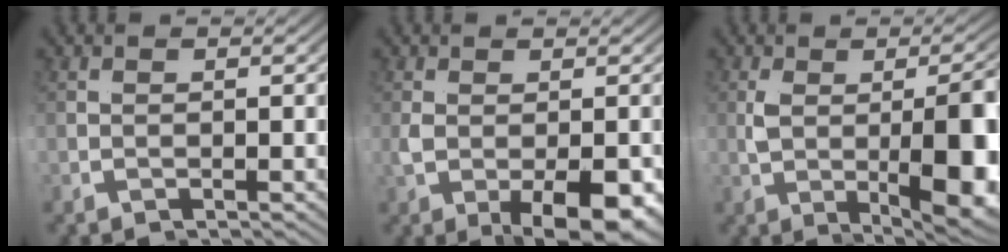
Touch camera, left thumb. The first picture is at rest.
{"total": 4.1, "force": [-1.1, 0.3, 4.0], "torque": [-0.060, 0.000, -0.015]}
{"total": 7.3, "force": [-1.0, 0.2, 7.2], "torque": [-0.113, 0.009, -0.008]}